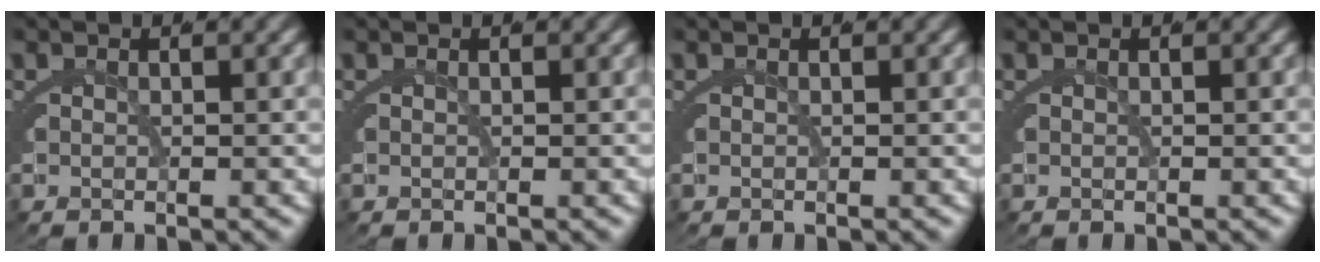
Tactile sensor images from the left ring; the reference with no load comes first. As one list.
[{"total": 0.0}, {"total": 0.0}, {"total": 0.0}]